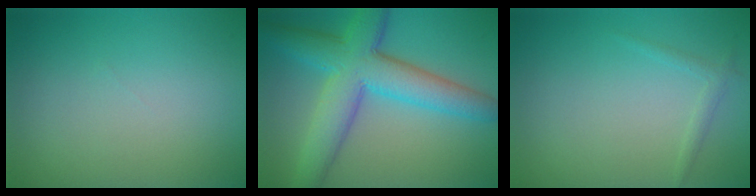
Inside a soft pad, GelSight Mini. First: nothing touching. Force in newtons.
{"total": 8.3, "press": 8.3, "slide": 0.2}
{"total": 0.9, "press": 0.9, "slide": 0.1}